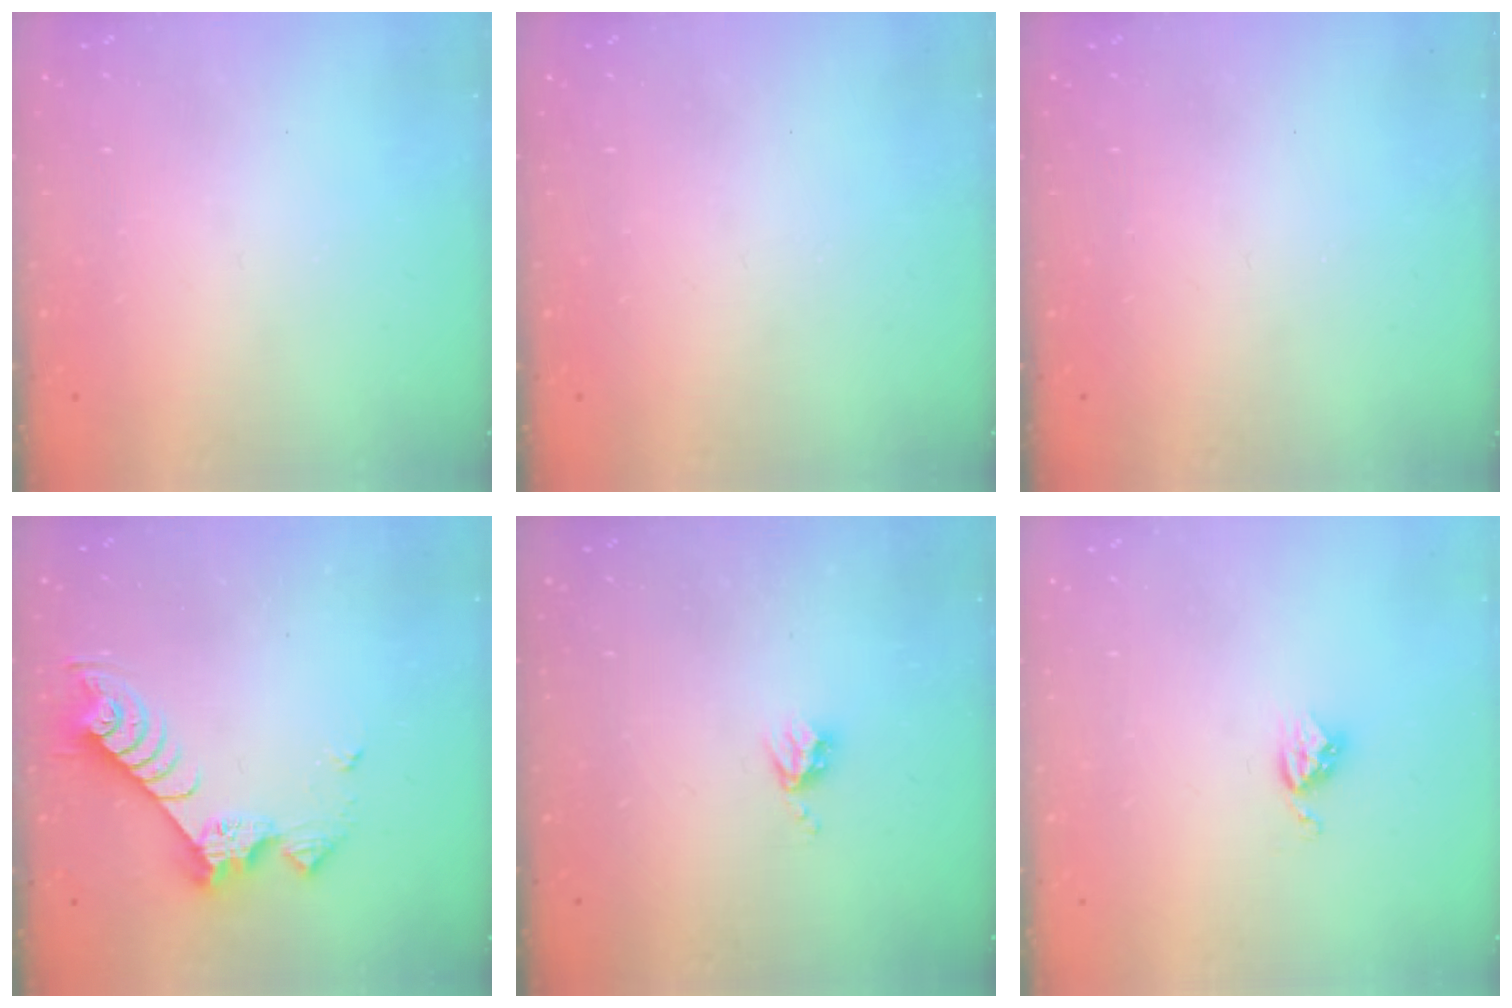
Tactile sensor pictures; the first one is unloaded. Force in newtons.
{"total": 0.0}
{"total": 0.0}
{"total": 10.0, "press": 9.9, "slide": 0.5}
{"total": 3.8, "press": 3.7, "slide": 0.5}
{"total": 3.9, "press": 3.9, "slide": 0.4}